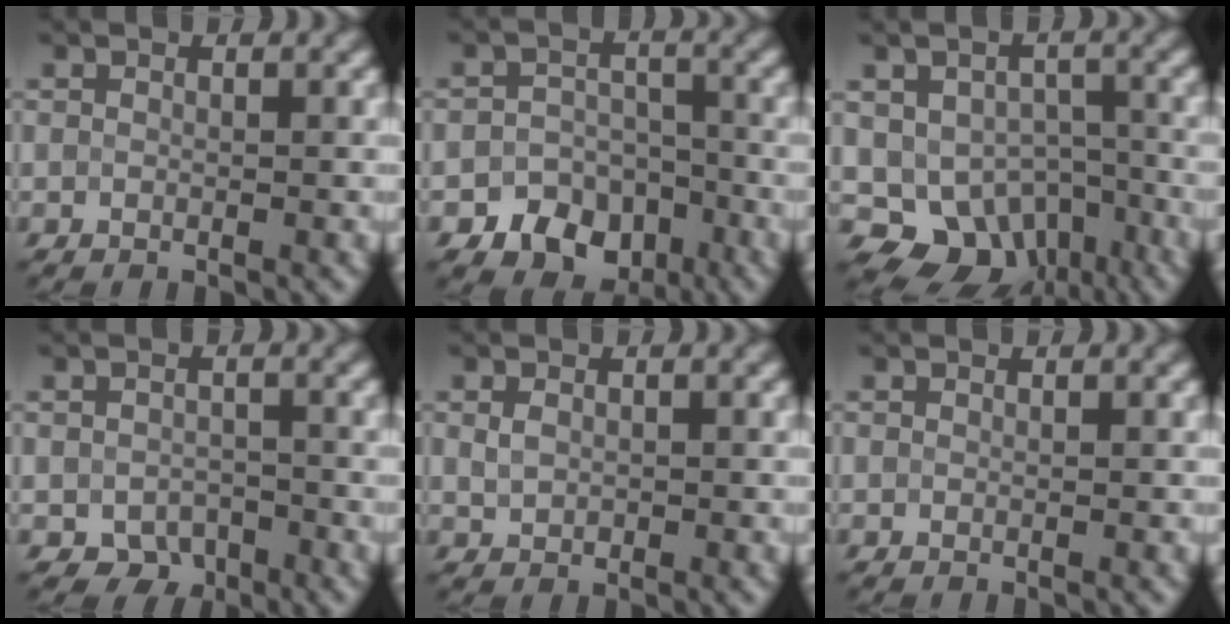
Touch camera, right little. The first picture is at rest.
{"total": 7.9, "force": [-4.8, 5.9, 2.4], "torque": [-0.008, -0.008, -0.092]}
{"total": 7.4, "force": [-3.6, 5.3, 3.8], "torque": [-0.051, -0.017, -0.047]}
{"total": 2.4, "force": [-1.4, 1.8, 0.9], "torque": [-0.012, -0.006, -0.025]}
{"total": 1.4, "force": [0.1, 1.1, 0.9], "torque": [-0.018, -0.001, 0.003]}
{"total": 0.0}